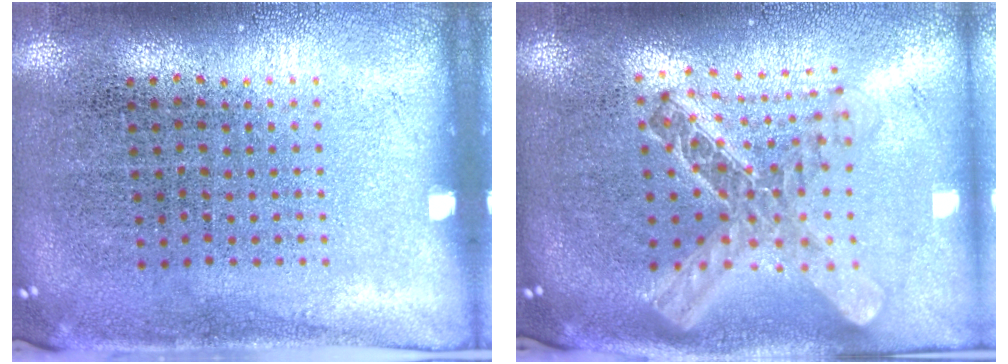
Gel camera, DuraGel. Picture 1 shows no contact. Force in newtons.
{"total": 2.1, "press": 1.7, "slide": 1.3}